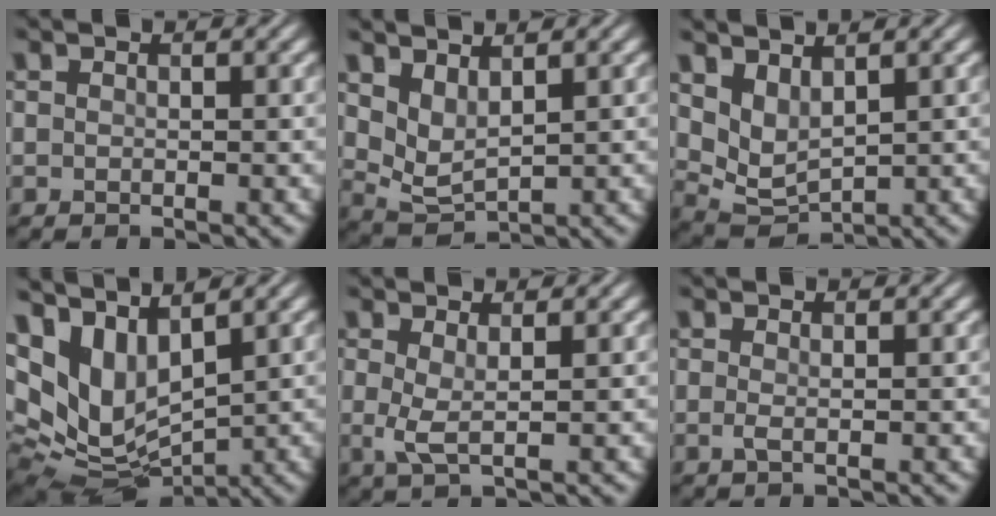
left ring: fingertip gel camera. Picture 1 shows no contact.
{"total": 3.0, "force": [1.8, 1.4, 2.0], "torque": [-0.050, -0.011, 0.043]}
{"total": 3.6, "force": [2.1, 1.9, 2.2], "torque": [-0.057, -0.012, 0.049]}
{"total": 9.4, "force": [3.5, 5.5, 6.7], "torque": [-0.127, -0.012, 0.087]}
{"total": 2.1, "force": [0.4, 0.5, 2.0], "torque": [-0.045, -0.003, 0.009]}
{"total": 0.8, "force": [0.0, 0.1, 0.8], "torque": [-0.019, -0.003, -0.001]}